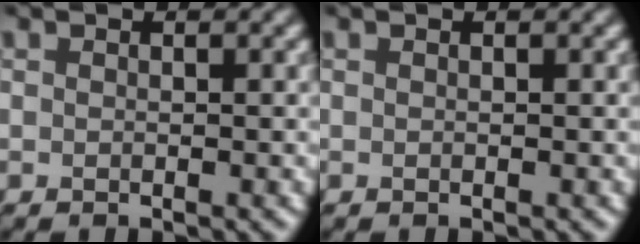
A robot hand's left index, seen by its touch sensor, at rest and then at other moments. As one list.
[{"total": 0.0}]